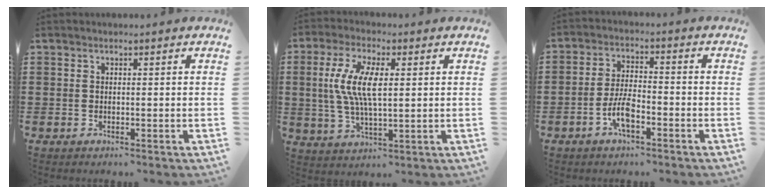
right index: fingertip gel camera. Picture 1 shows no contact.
{"total": 8.7, "force": [1.1, 3.3, 8.0], "torque": [-0.173, 0.004, 0.013]}
{"total": 5.5, "force": [-2.6, 2.0, 4.4], "torque": [-0.108, -0.001, -0.057]}